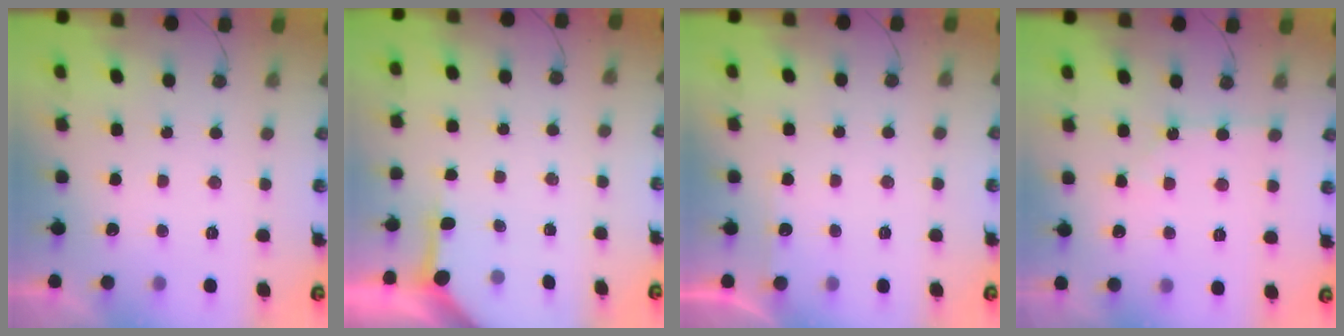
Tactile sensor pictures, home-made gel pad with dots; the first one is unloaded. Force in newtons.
{"total": 3.5, "press": 3.5, "slide": 0.5}
{"total": 2.7, "press": 2.7, "slide": 0.4}
{"total": 1.8, "press": 1.8, "slide": 0.3}